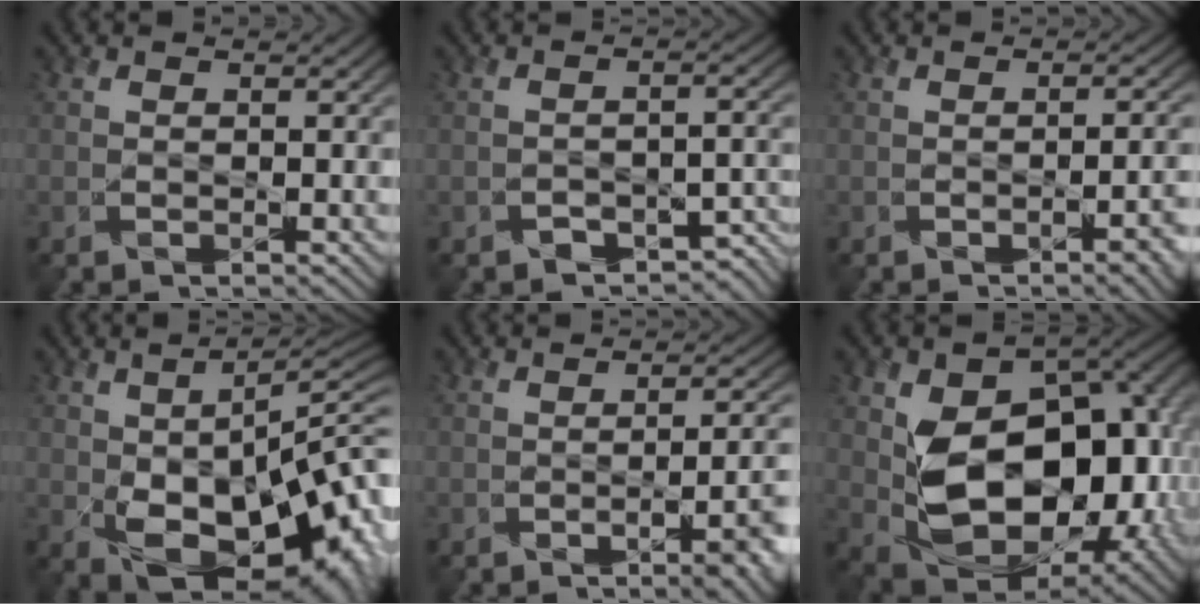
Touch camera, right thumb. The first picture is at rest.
{"total": 4.9, "force": [-3.4, 2.5, 2.6], "torque": [-0.031, -0.009, -0.050]}
{"total": 4.0, "force": [-1.3, 1.3, 3.6], "torque": [-0.043, -0.001, -0.014]}
{"total": 18.3, "force": [-4.4, 9.5, 15.0], "torque": [-0.231, -0.027, -0.050]}
{"total": 7.7, "force": [-2.8, 2.6, 6.7], "torque": [-0.071, -0.009, -0.032]}
{"total": 16.6, "force": [-0.2, 11.0, 12.5], "torque": [-0.194, -0.032, 0.009]}